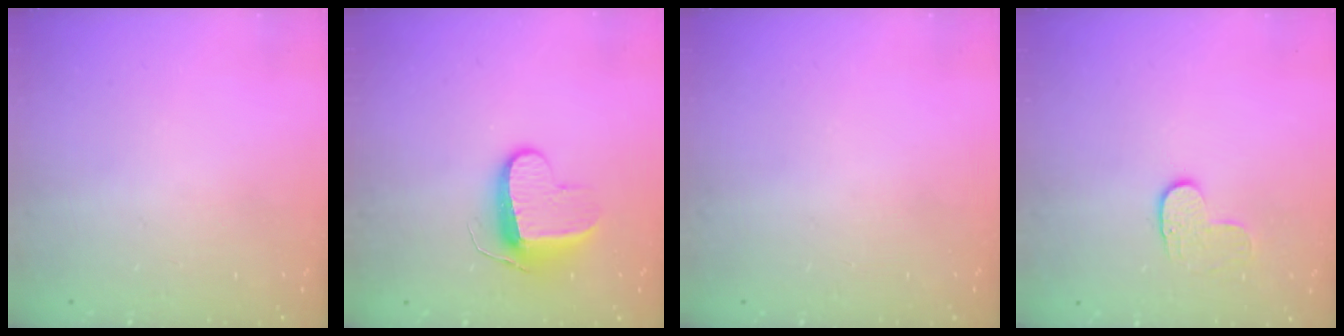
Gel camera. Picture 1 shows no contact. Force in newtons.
{"total": 9.4, "press": 9.4, "slide": 0.5}
{"total": 0.0}
{"total": 4.1, "press": 4.1, "slide": 0.3}